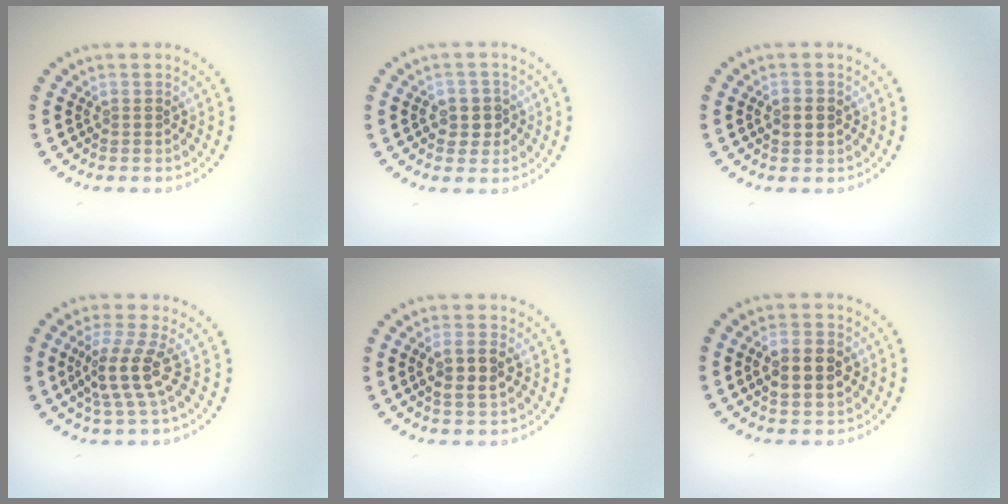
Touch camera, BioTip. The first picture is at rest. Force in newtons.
{"total": 2.5, "press": 2.4, "slide": 0.4}
{"total": 2.3, "press": 2.2, "slide": 0.1}
{"total": 3.7, "press": 2.9, "slide": 2.2}
{"total": 2.8, "press": 2.7, "slide": 0.8}
{"total": 3.9, "press": 3.9, "slide": 0.3}